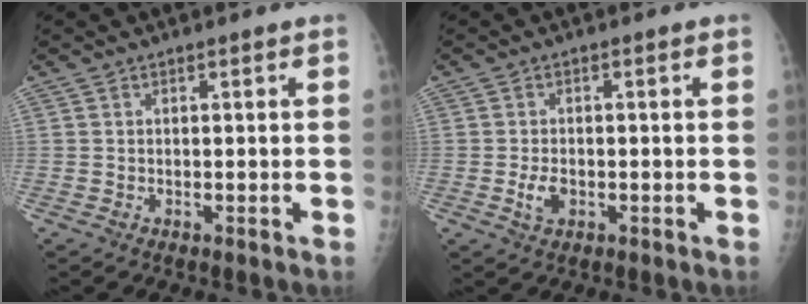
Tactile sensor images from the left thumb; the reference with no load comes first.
{"total": 3.1, "force": [-0.9, 1.9, 2.3], "torque": [-0.041, 0.001, -0.015]}